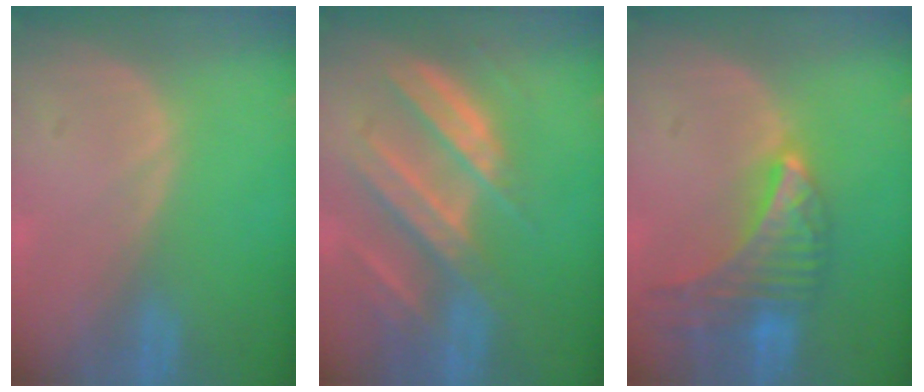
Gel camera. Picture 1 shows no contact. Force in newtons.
{"total": 9.6, "press": 8.5, "slide": 4.5}
{"total": 9.2, "press": 8.1, "slide": 4.3}